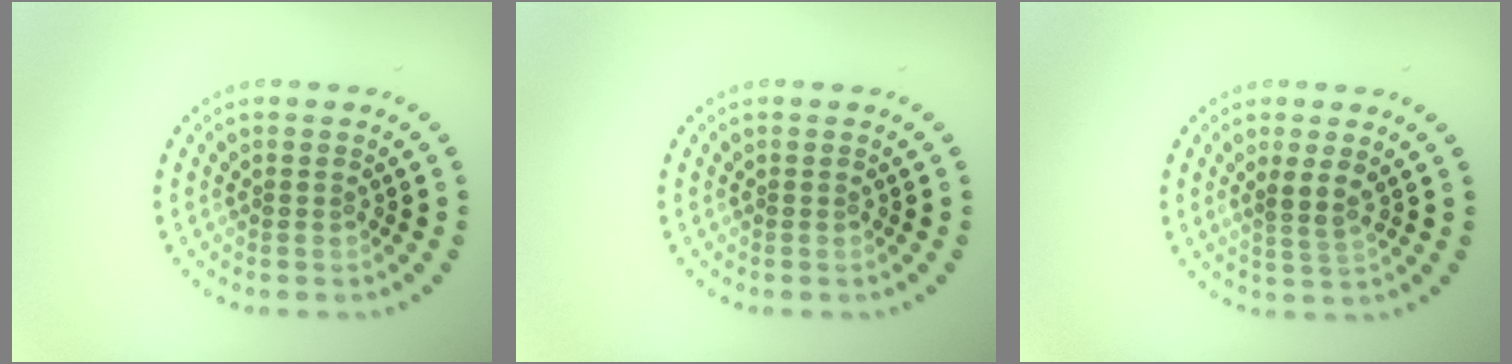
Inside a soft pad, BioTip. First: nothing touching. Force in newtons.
{"total": 0.0}
{"total": 1.9, "press": 1.4, "slide": 1.2}